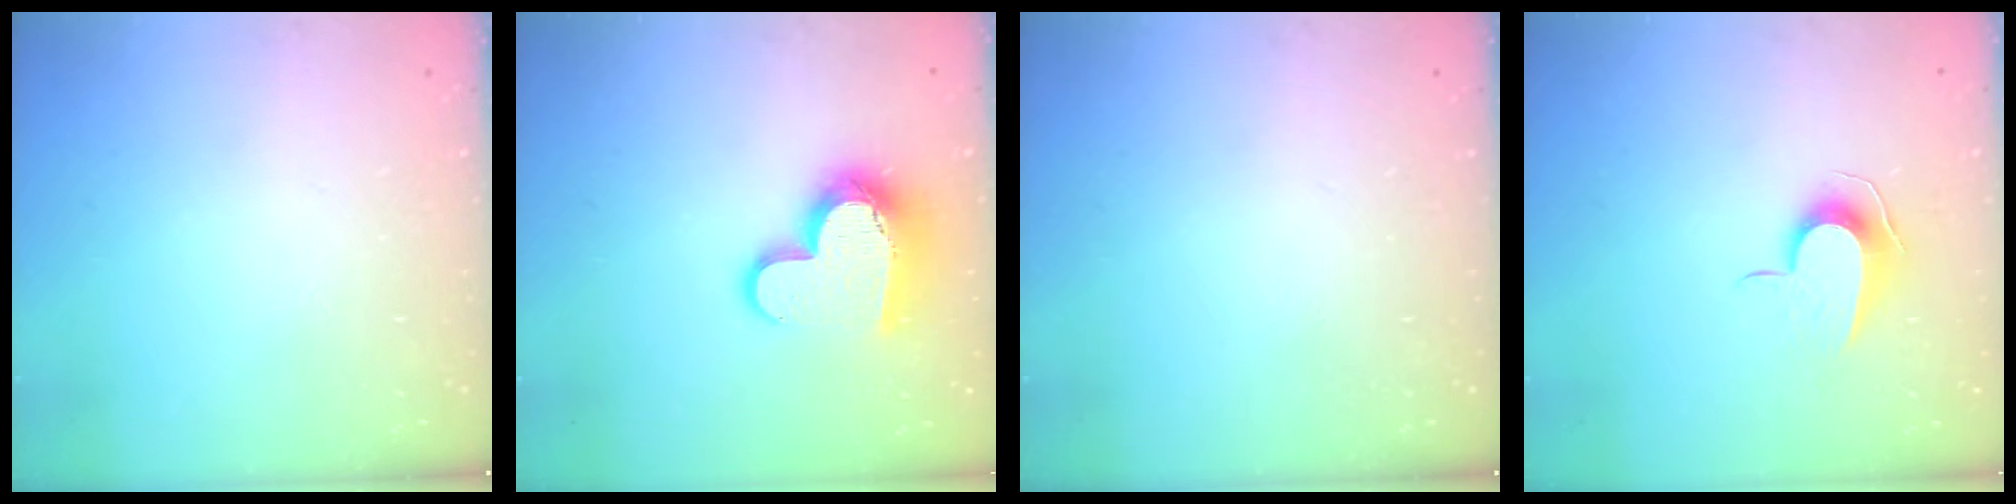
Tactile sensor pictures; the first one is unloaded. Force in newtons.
{"total": 14.6, "press": 14.5, "slide": 1.2}
{"total": 0.0}
{"total": 8.9, "press": 8.8, "slide": 0.5}